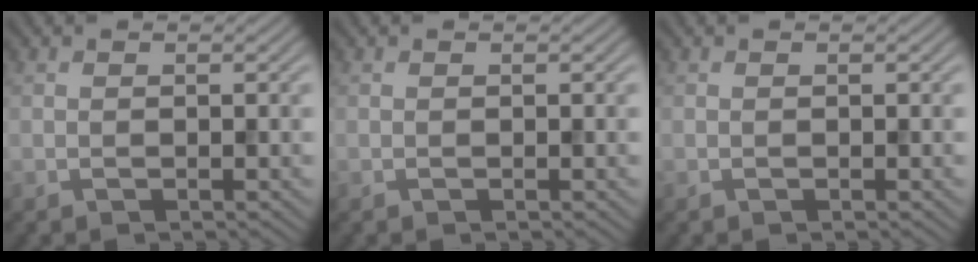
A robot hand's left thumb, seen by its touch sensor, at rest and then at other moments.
{"total": 0.0}
{"total": 0.0}